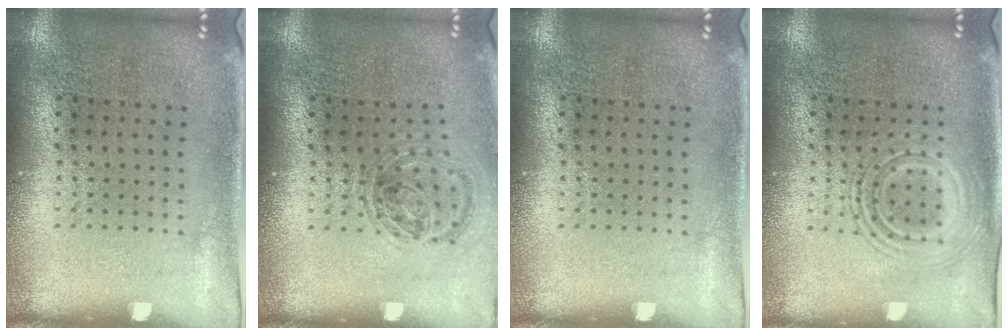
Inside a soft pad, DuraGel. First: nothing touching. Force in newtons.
{"total": 0.9, "press": 0.9, "slide": 0.2}
{"total": 0.0}
{"total": 2.4, "press": 2.4, "slide": 0.4}